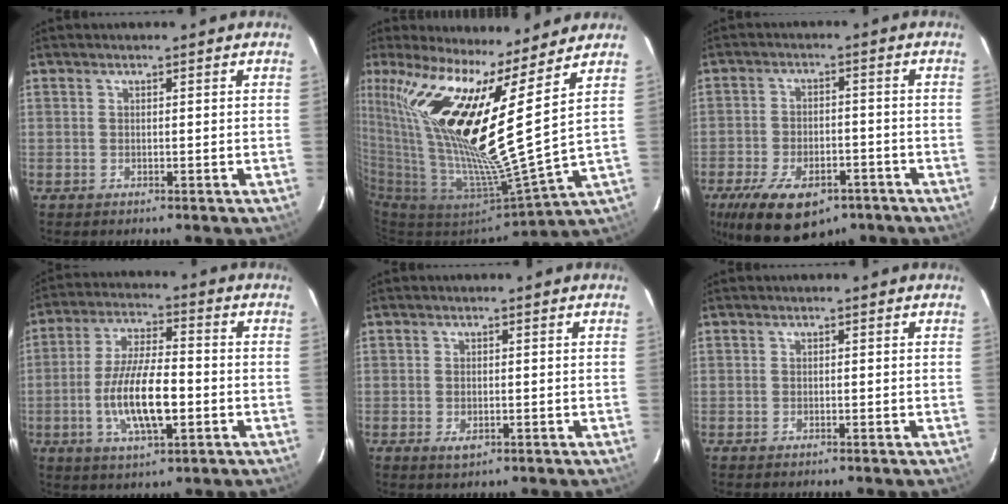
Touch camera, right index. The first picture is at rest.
{"total": 18.0, "force": [11.6, -1.9, 13.6], "torque": [-0.225, -0.023, 0.228]}
{"total": 16.9, "force": [-10.6, 8.6, 9.9], "torque": [-0.216, -0.020, -0.160]}
{"total": 12.5, "force": [-3.0, 3.9, 11.5], "torque": [-0.227, -0.005, -0.052]}
{"total": 2.1, "force": [-0.6, 1.4, 1.5], "torque": [-0.026, -0.004, -0.008]}
{"total": 0.7, "force": [-0.3, 0.6, -0.1], "torque": [0.000, 0.002, -0.005]}